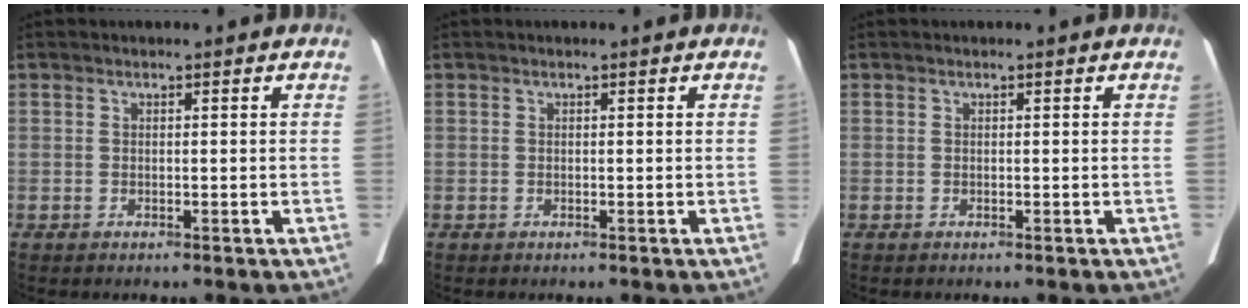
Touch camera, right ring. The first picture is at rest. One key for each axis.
{"total": 0.0}
{"total": 0.0}